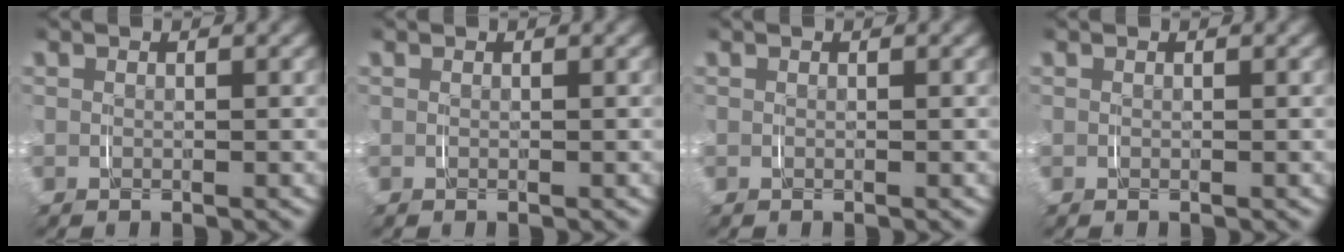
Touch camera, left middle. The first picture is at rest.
{"total": 0.0}
{"total": 0.0}
{"total": 0.0}